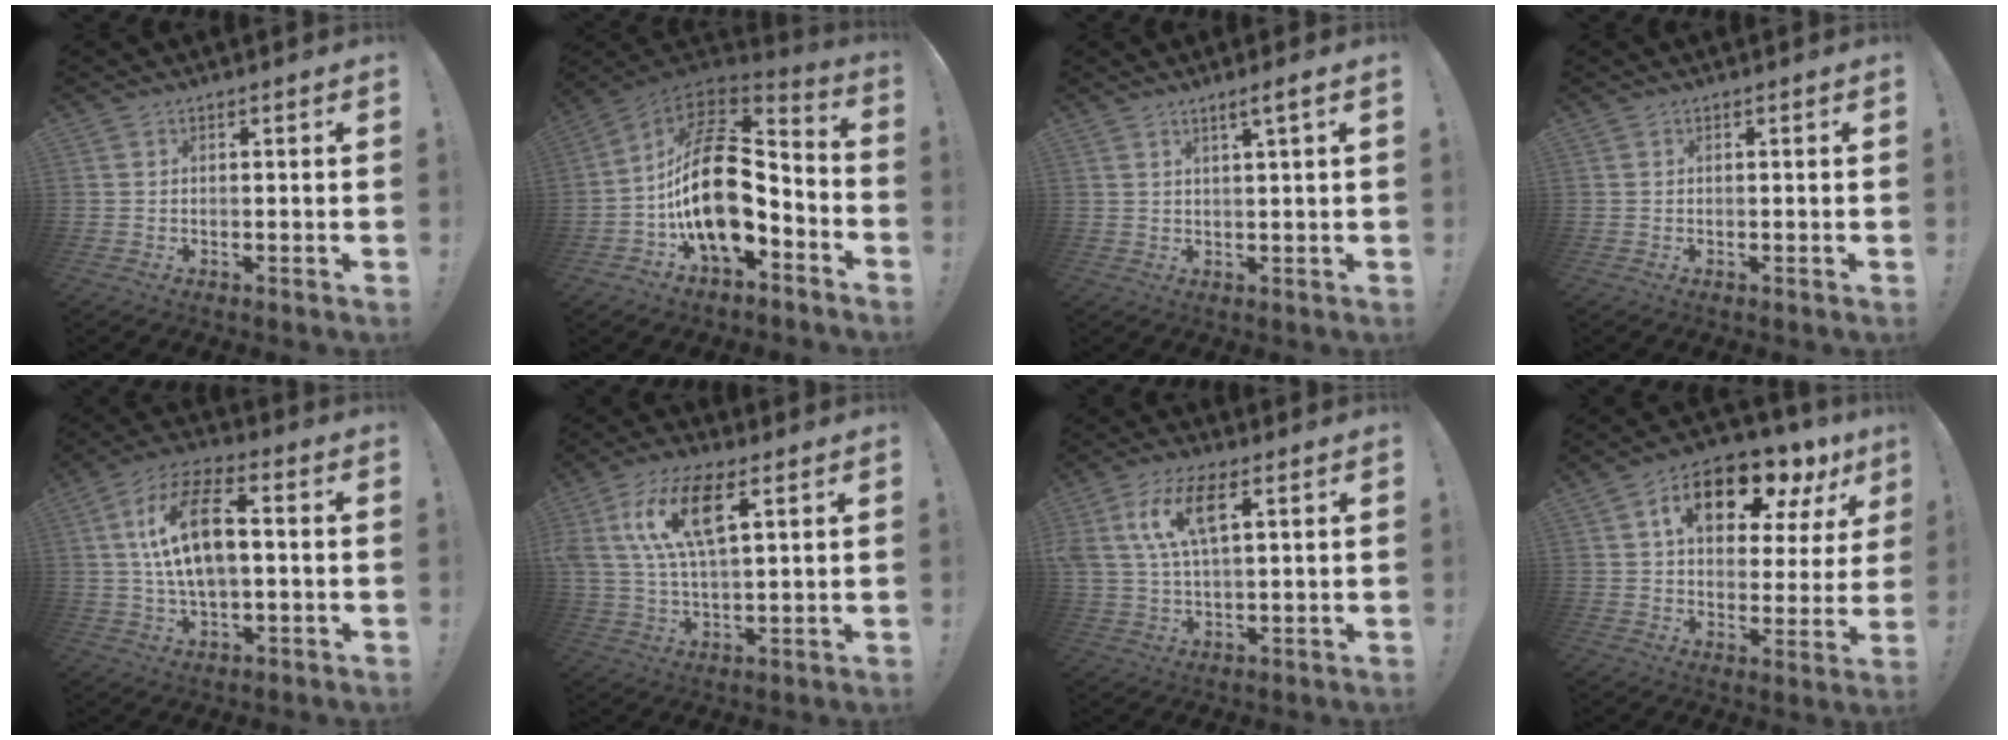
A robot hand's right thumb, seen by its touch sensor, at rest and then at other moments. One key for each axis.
{"total": 23.9, "fx": -0.9, "fy": 14.5, "fz": 19.0, "tx": -0.351, "ty": 0.016, "tz": -0.001}
{"total": 3.7, "fx": 2.1, "fy": -0.2, "fz": 3.1, "tx": -0.048, "ty": -0.008, "tz": 0.030}
{"total": 0.0}
{"total": 15.1, "fx": 1.9, "fy": 7.6, "fz": 12.9, "tx": -0.230, "ty": 0.014, "tz": 0.034}
{"total": 15.2, "fx": 6.4, "fy": 6.7, "fz": 12.1, "tx": -0.238, "ty": -0.001, "tz": 0.113}
{"total": 11.7, "fx": 4.6, "fy": 5.2, "fz": 9.5, "tx": -0.194, "ty": 0.002, "tz": 0.086}
{"total": 15.9, "fx": 9.0, "fy": 8.0, "fz": 10.4, "tx": -0.163, "ty": -0.048, "tz": 0.151}